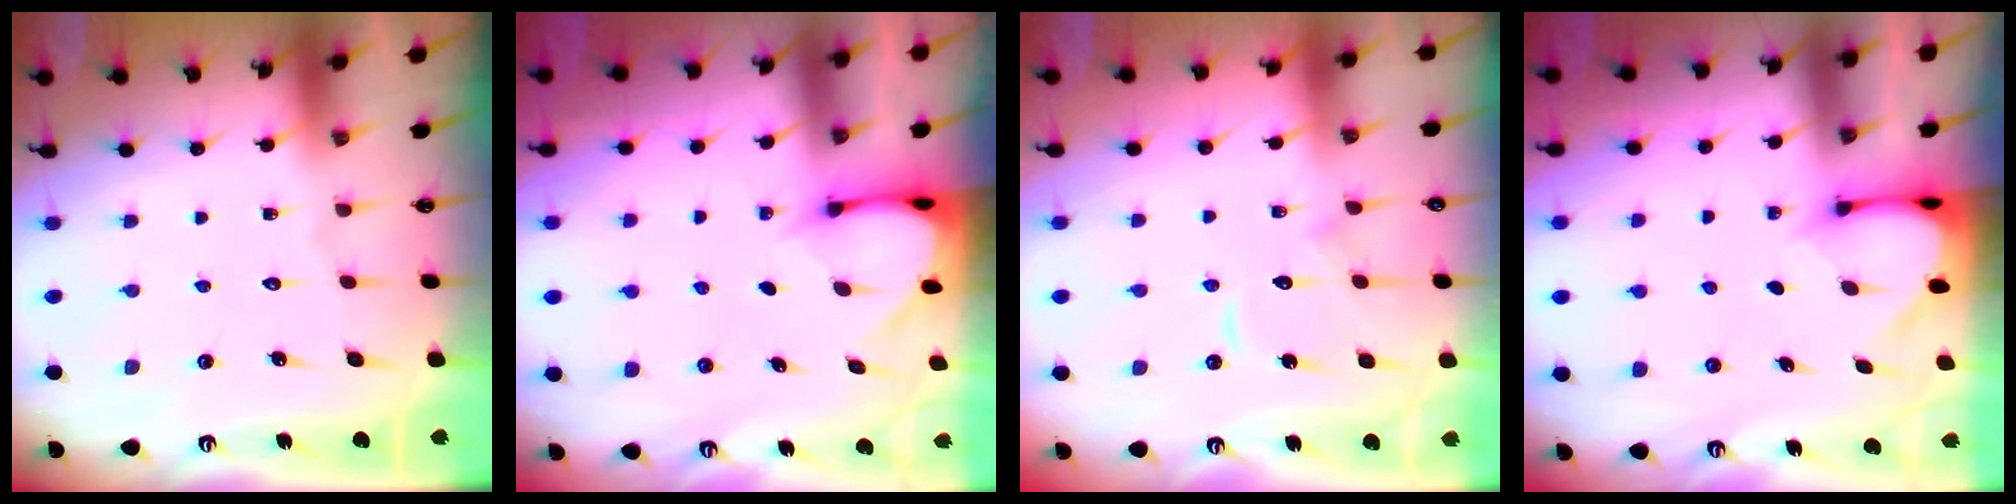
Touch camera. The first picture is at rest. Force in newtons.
{"total": 2.8, "press": 2.8, "slide": 0.2}
{"total": 7.7, "press": 7.7, "slide": 0.8}
{"total": 2.9, "press": 2.9, "slide": 0.2}